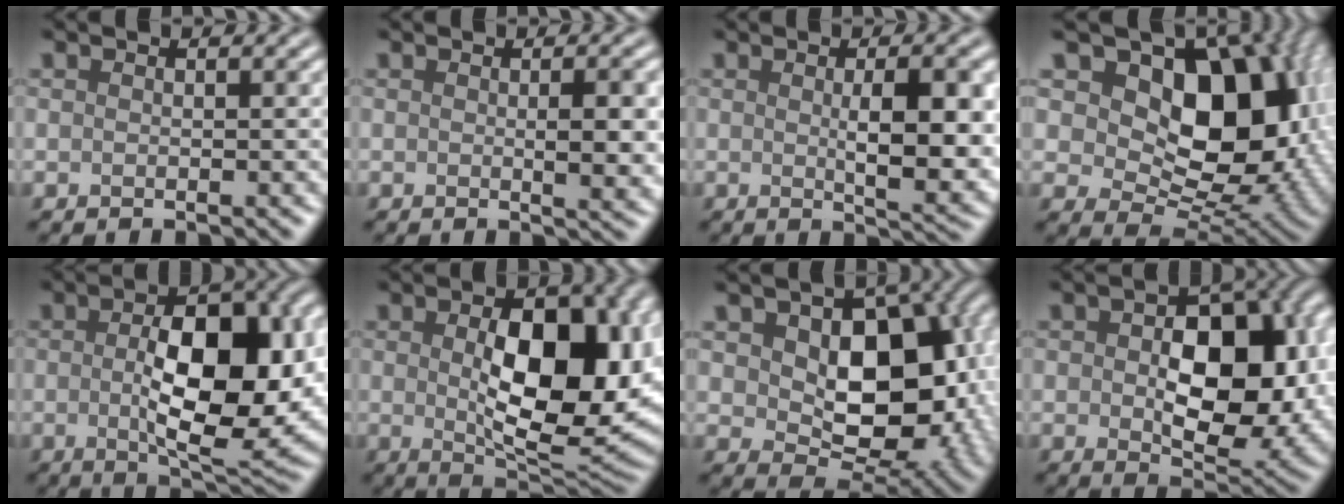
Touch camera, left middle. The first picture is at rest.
{"total": 3.2, "force": [0.1, 0.7, 3.2], "torque": [-0.044, -0.003, 0.003]}
{"total": 6.6, "force": [0.2, 1.9, 6.3], "torque": [-0.091, -0.009, 0.010]}
{"total": 14.9, "force": [4.2, 9.7, 10.5], "torque": [-0.127, -0.001, 0.063]}
{"total": 11.0, "force": [-0.4, 5.0, 9.8], "torque": [-0.146, -0.003, -0.001]}
{"total": 11.3, "force": [0.5, 5.7, 9.8], "torque": [-0.144, -0.004, 0.016]}
{"total": 11.6, "force": [1.3, 7.6, 8.7], "torque": [-0.118, -0.006, 0.024]}
{"total": 12.6, "force": [0.1, 7.5, 10.1], "torque": [-0.139, -0.010, 0.013]}